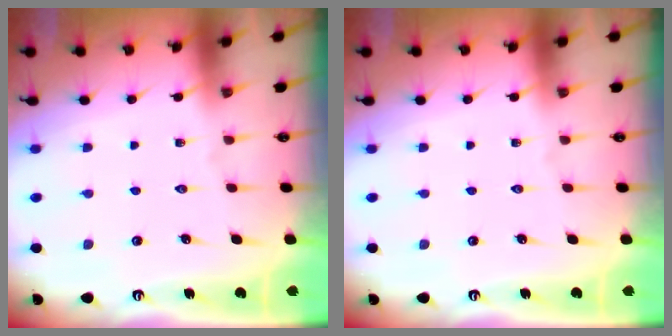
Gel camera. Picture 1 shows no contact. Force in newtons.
{"total": 0.0}